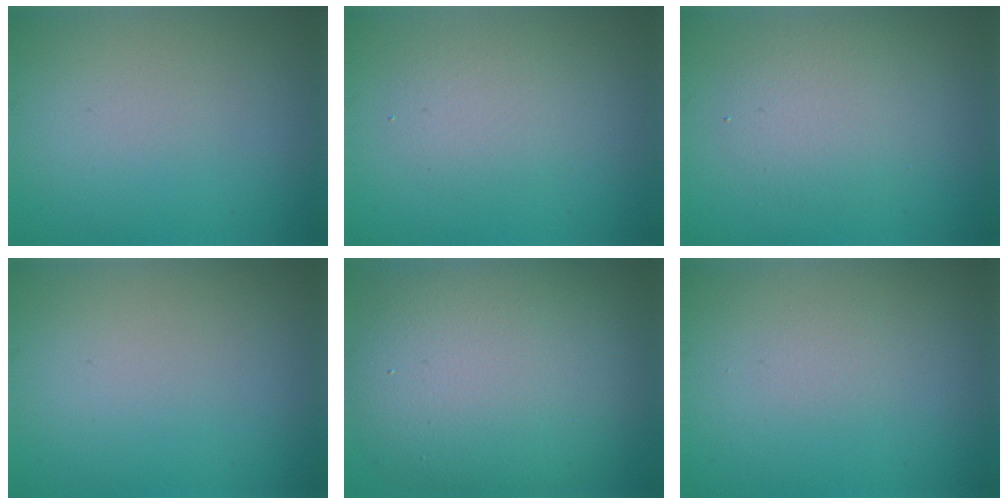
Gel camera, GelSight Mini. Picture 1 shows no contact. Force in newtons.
{"total": 2.4, "press": 2.4, "slide": 0.1}
{"total": 3.5, "press": 3.5, "slide": 0.3}
{"total": 0.0}
{"total": 13.0, "press": 13.0, "slide": 1.0}
{"total": 0.5, "press": 0.5, "slide": 0.1}